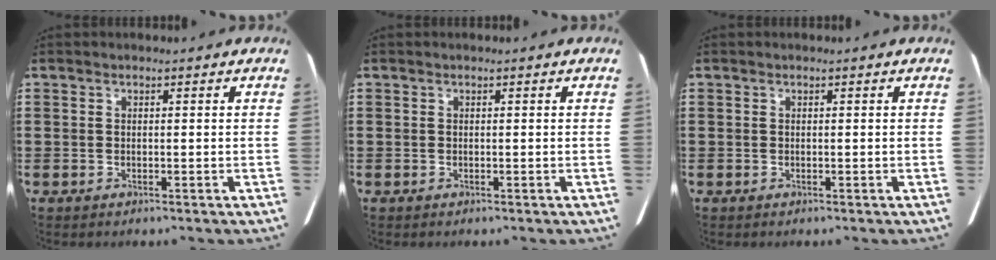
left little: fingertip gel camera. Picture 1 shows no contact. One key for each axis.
{"total": 0.0}
{"total": 0.0}